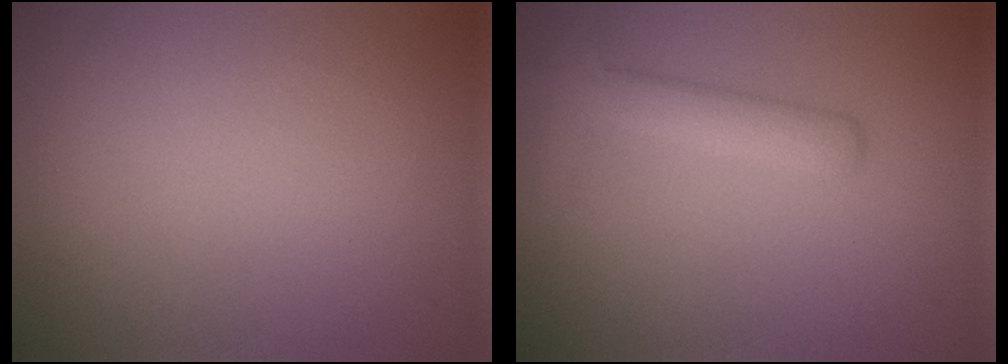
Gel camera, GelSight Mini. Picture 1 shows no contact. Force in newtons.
{"total": 2.8, "press": 2.8, "slide": 0.1}